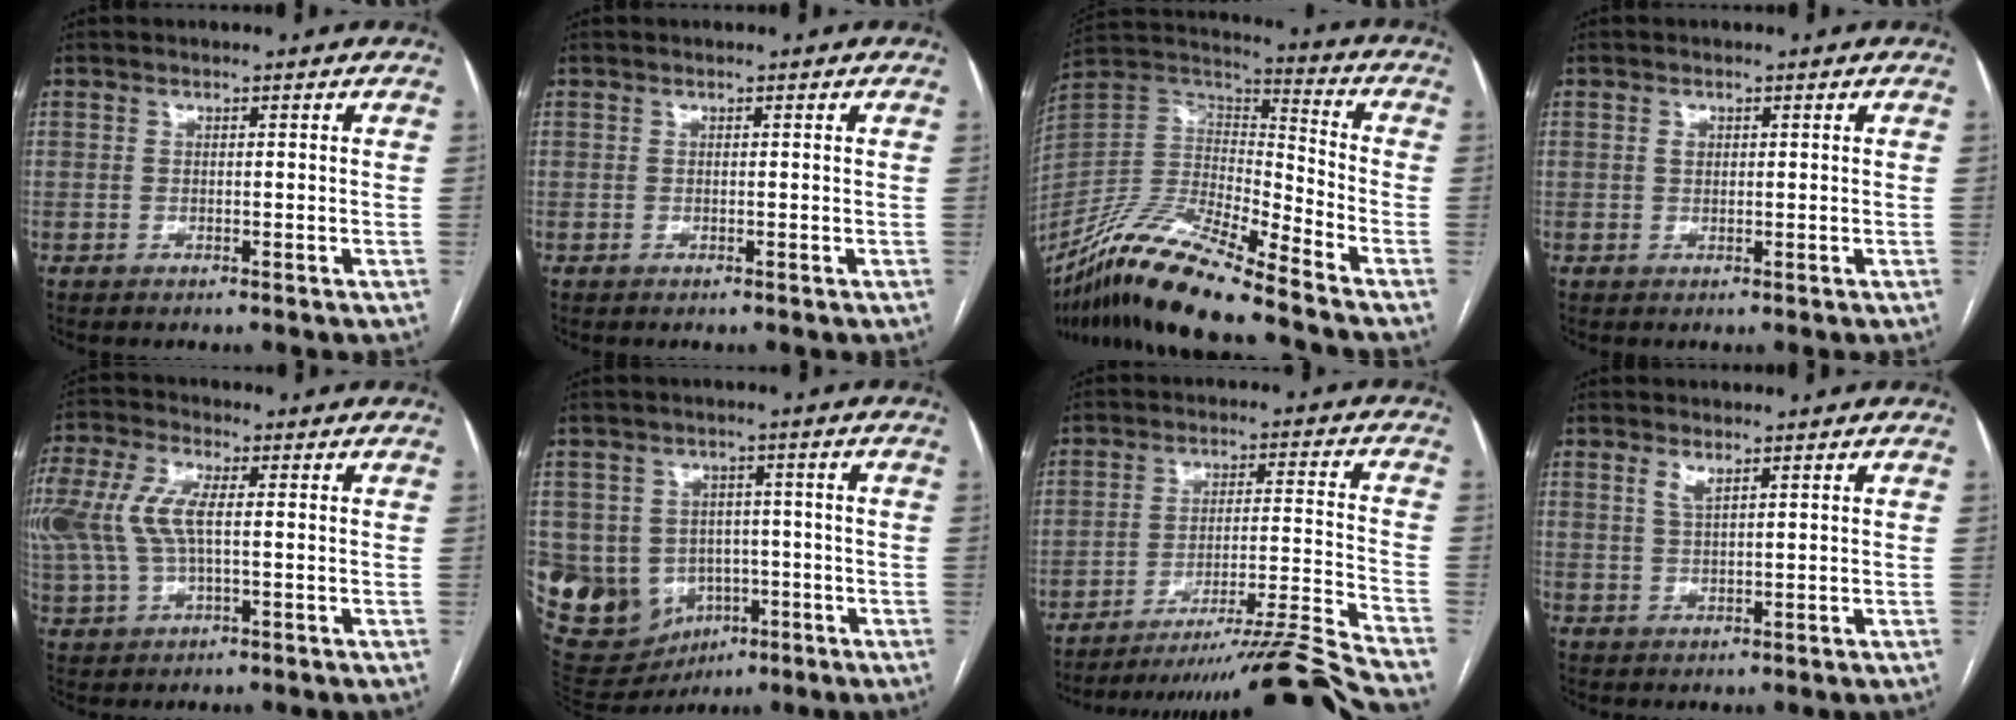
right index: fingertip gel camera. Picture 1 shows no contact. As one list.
[{"total": 0.0}, {"total": 19.2, "force": [-15.0, 1.2, 11.8], "torque": [-0.243, -0.015, -0.284]}, {"total": 1.3, "force": [0.4, 1.0, 0.8], "torque": [-0.015, 0.003, 0.007]}, {"total": 13.2, "force": [1.4, 6.3, 11.5], "torque": [-0.291, 0.014, 0.030]}, {"total": 14.9, "force": [-2.9, 13.6, 5.5], "torque": [-0.121, 0.031, -0.019]}, {"total": 20.8, "force": [-19.1, -4.9, 6.8], "torque": [-0.064, -0.024, -0.279]}, {"total": 2.0, "force": [1.2, 0.4, 1.5], "torque": [-0.034, -0.001, 0.027]}]